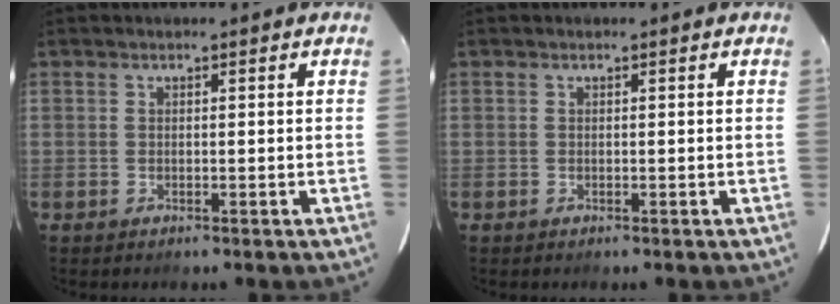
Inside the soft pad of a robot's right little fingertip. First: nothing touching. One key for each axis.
{"total": 0.0}